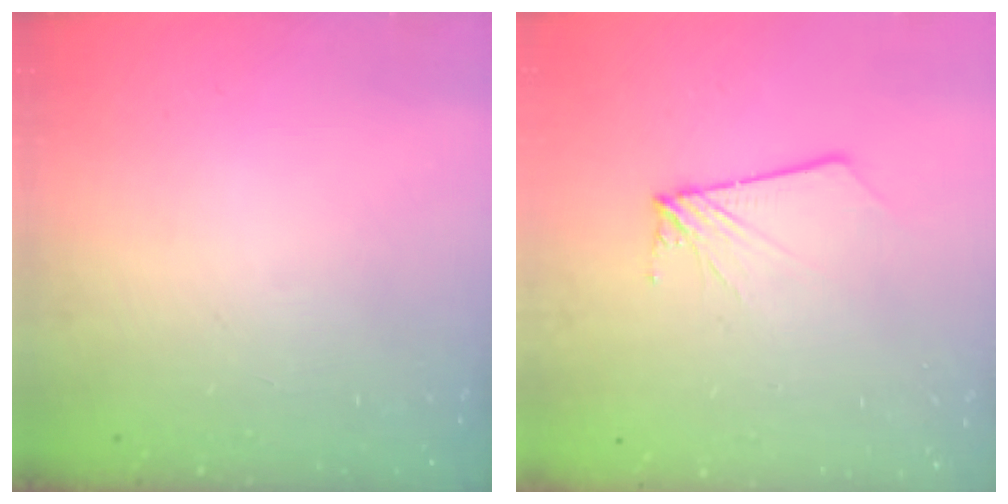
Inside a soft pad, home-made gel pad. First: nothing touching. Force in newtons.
{"total": 3.1, "press": 3.1, "slide": 0.5}